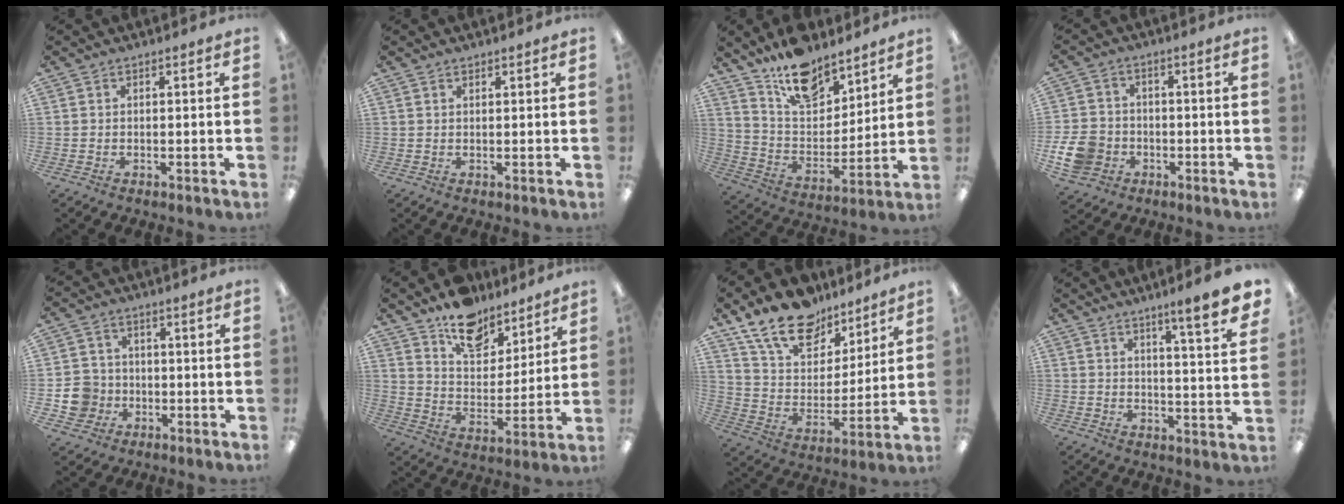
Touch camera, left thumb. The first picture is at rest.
{"total": 0.8, "force": [0.7, 0.3, 0.3], "torque": [-0.006, 0.001, 0.012]}
{"total": 15.3, "force": [12.2, 7.2, 5.7], "torque": [-0.102, -0.084, 0.225]}
{"total": 9.4, "force": [-3.1, 7.8, 4.3], "torque": [-0.099, 0.023, -0.054]}
{"total": 7.9, "force": [-1.6, 7.5, 2.2], "torque": [-0.060, 0.018, -0.022]}
{"total": 12.7, "force": [10.3, 6.5, 3.6], "torque": [-0.050, -0.075, 0.192]}
{"total": 17.6, "force": [13.2, 9.2, 7.2], "torque": [-0.135, -0.081, 0.242]}
{"total": 8.6, "force": [6.5, 0.2, 5.6], "torque": [-0.074, -0.045, 0.102]}